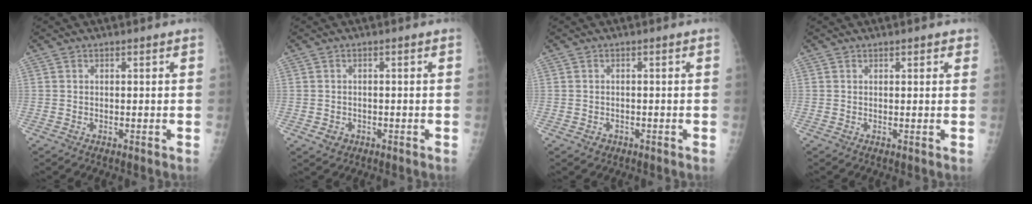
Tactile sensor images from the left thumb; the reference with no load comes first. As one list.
[{"total": 2.3, "force": [-0.9, 1.9, 0.8], "torque": [-0.003, 0.005, -0.008]}, {"total": 1.6, "force": [-0.8, 1.3, 0.4], "torque": [-0.001, 0.006, -0.008]}, {"total": 1.7, "force": [1.0, 0.8, 1.2], "torque": [-0.004, -0.001, 0.009]}]